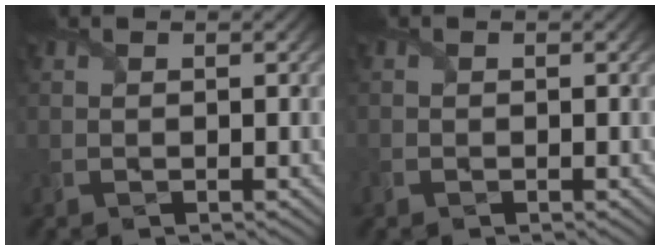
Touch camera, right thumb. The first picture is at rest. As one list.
[{"total": 0.9, "force": [-0.6, 0.6, 0.2], "torque": [-0.008, -0.007, -0.014]}]